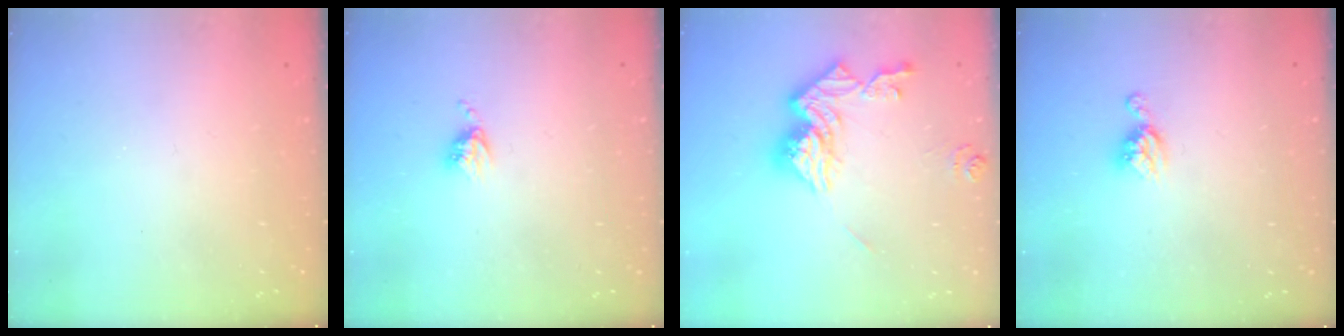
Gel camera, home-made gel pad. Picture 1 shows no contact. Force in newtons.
{"total": 3.7, "press": 3.7, "slide": 0.5}
{"total": 14.1, "press": 14.0, "slide": 1.5}
{"total": 6.7, "press": 6.7, "slide": 0.5}